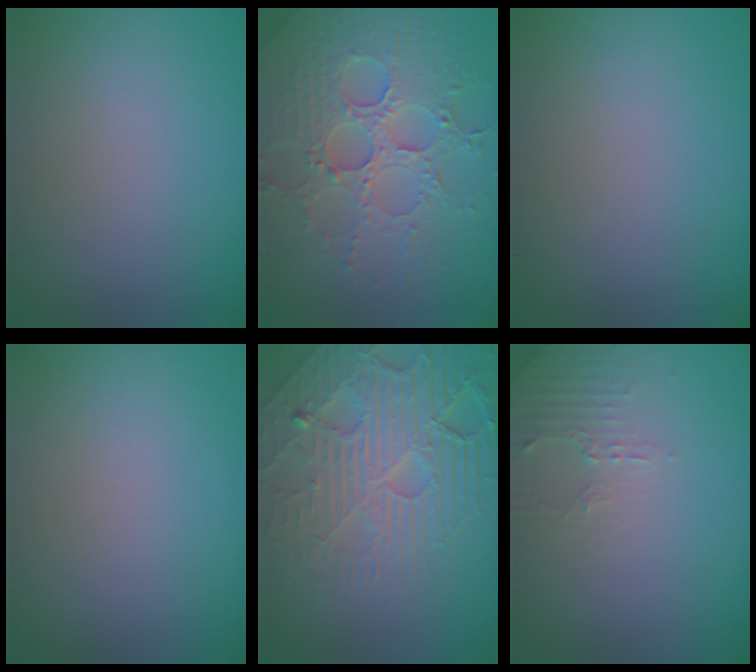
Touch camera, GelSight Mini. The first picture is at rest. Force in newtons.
{"total": 6.0, "press": 5.0, "slide": 3.4}
{"total": 0.0}
{"total": 0.0}
{"total": 7.0, "press": 5.5, "slide": 4.4}
{"total": 1.8, "press": 1.7, "slide": 0.5}